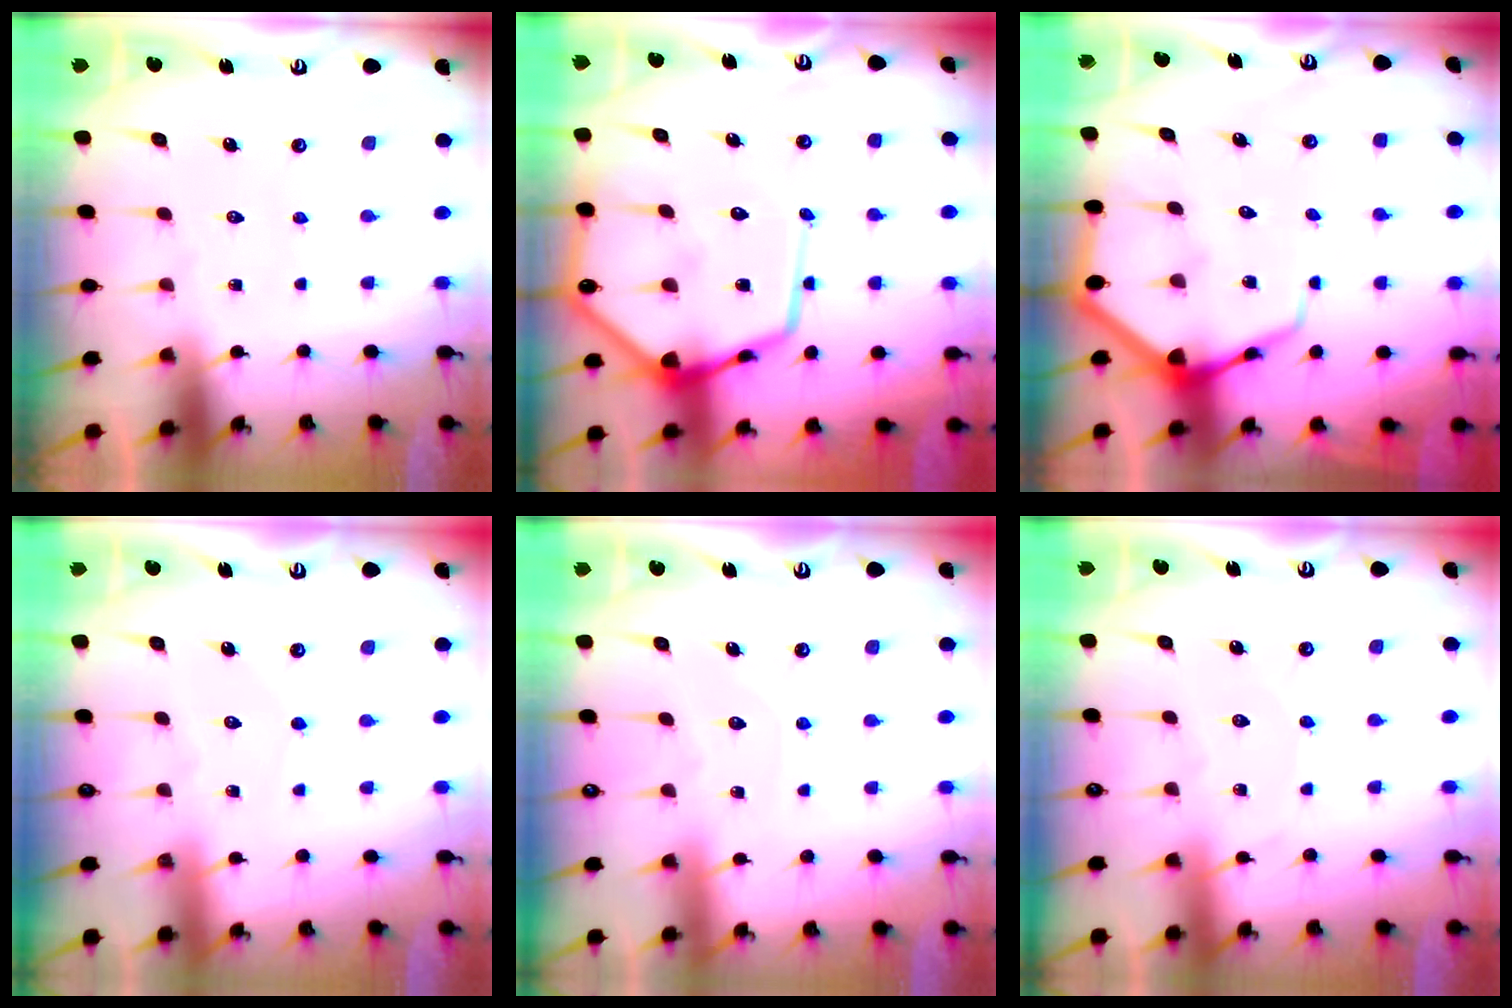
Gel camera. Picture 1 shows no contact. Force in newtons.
{"total": 17.4, "press": 17.3, "slide": 1.6}
{"total": 7.8, "press": 7.7, "slide": 1.0}
{"total": 2.9, "press": 2.9, "slide": 0.3}
{"total": 4.5, "press": 4.5, "slide": 0.5}
{"total": 2.5, "press": 2.5, "slide": 0.3}